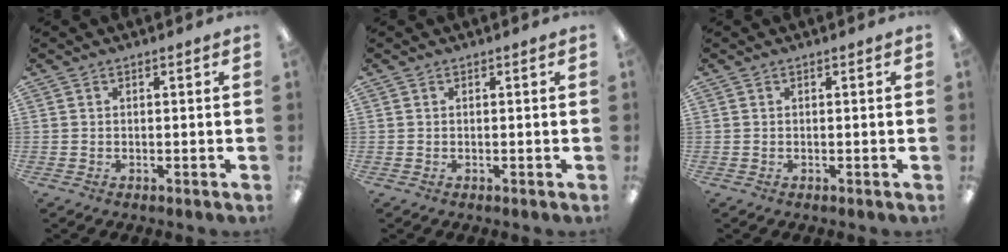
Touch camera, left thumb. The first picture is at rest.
{"total": 0.0}
{"total": 0.0}